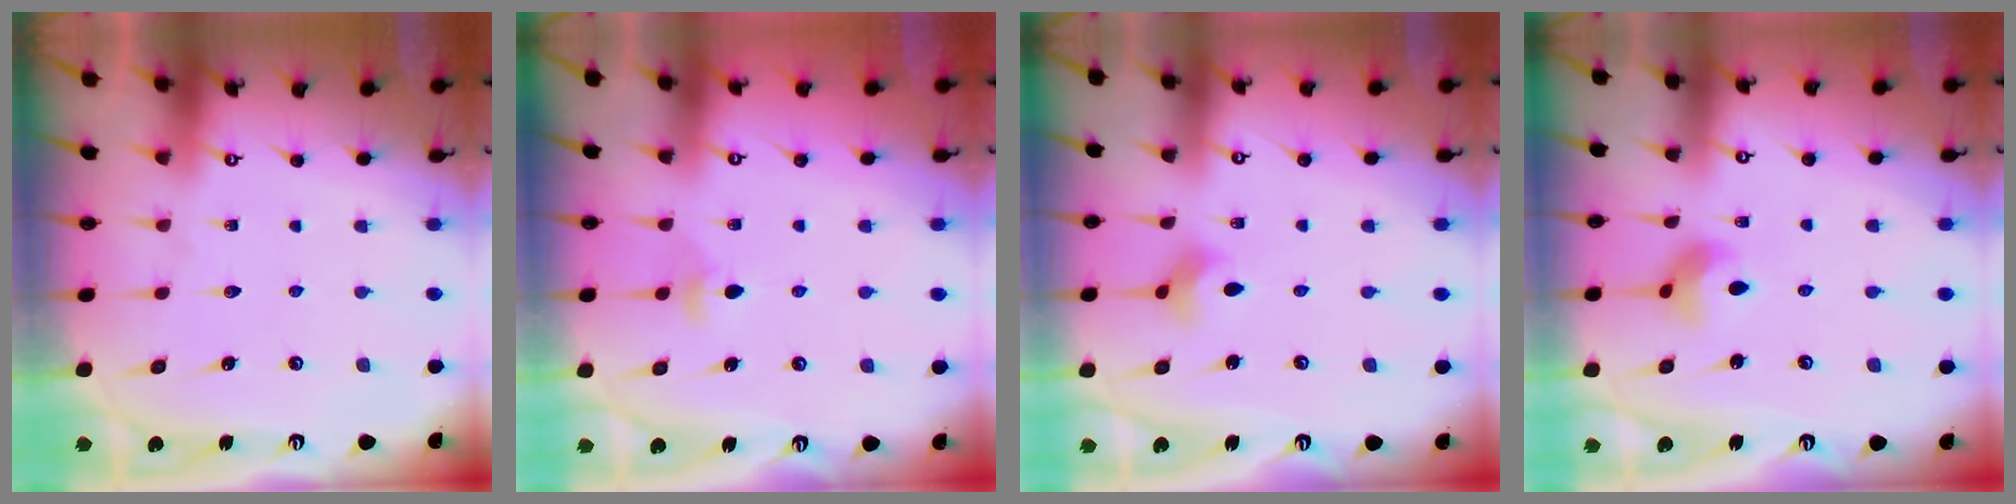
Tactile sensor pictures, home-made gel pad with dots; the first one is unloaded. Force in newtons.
{"total": 4.6, "press": 4.5, "slide": 0.9}
{"total": 2.9, "press": 2.9, "slide": 0.4}
{"total": 6.0, "press": 6.0, "slide": 0.4}